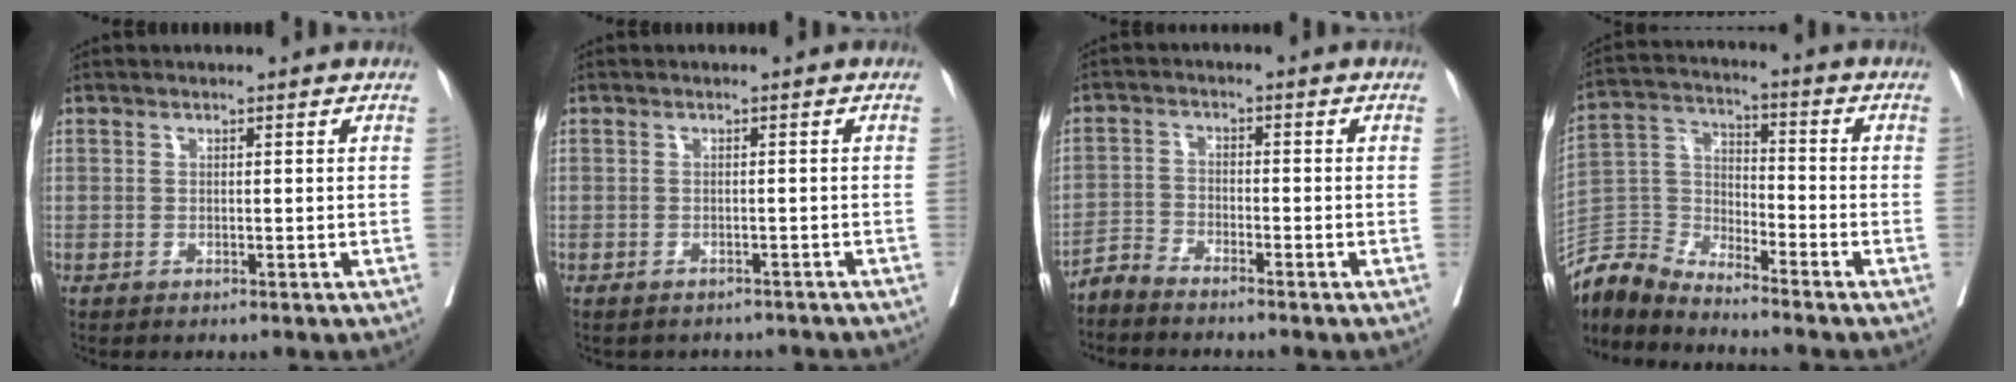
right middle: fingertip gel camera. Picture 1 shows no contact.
{"total": 5.0, "force": [-4.5, 2.0, 0.9], "torque": [-0.005, 0.005, -0.047]}
{"total": 2.9, "force": [-2.9, 0.2, 0.2], "torque": [-0.001, -0.009, -0.061]}
{"total": 8.5, "force": [-8.4, 0.4, 0.5], "torque": [-0.014, 0.014, -0.174]}